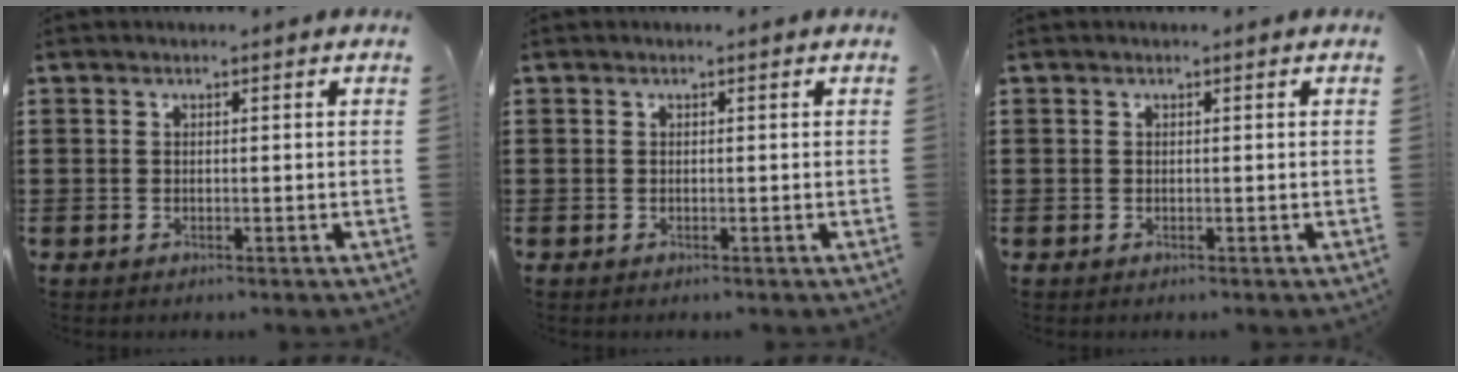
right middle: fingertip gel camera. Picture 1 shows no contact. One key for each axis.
{"total": 0.0}
{"total": 0.0}